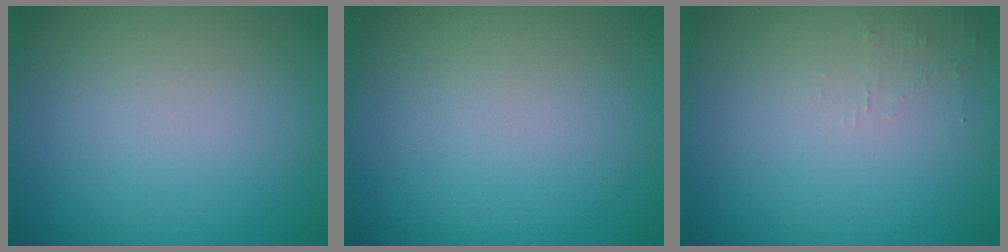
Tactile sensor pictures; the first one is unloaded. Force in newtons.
{"total": 0.0}
{"total": 0.9, "press": 0.9, "slide": 0.1}